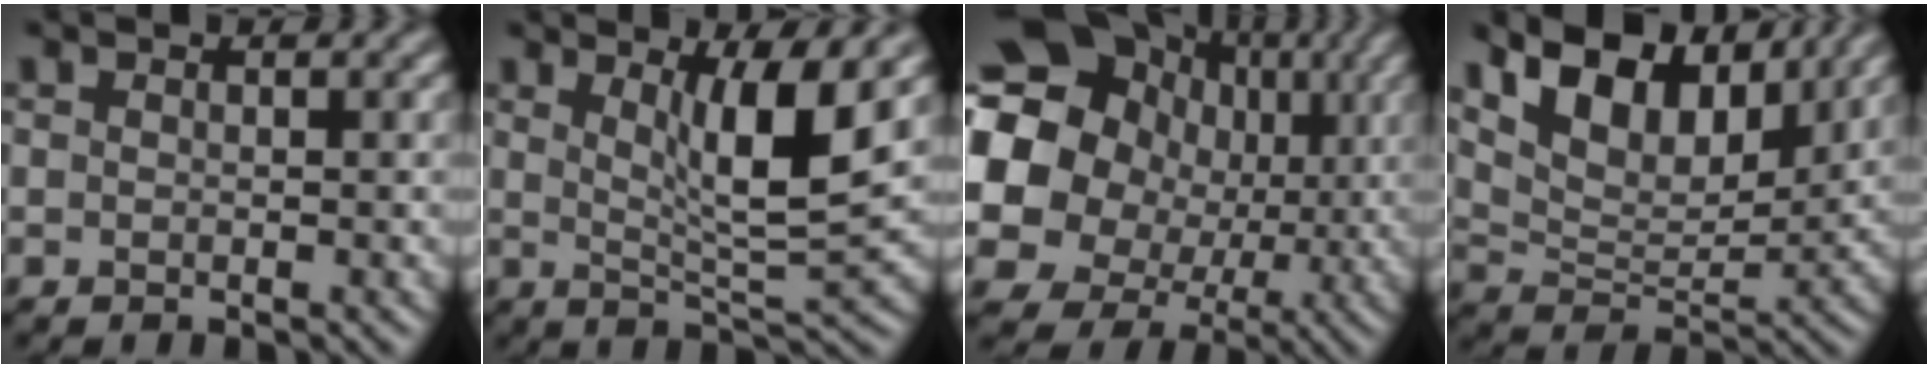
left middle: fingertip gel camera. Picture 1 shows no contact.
{"total": 6.4, "force": [2.1, 1.2, 5.9], "torque": [-0.091, -0.008, 0.039]}
{"total": 18.4, "force": [3.3, 15.9, 8.7], "torque": [-0.185, 0.013, 0.041]}
{"total": 9.9, "force": [6.6, 4.3, 6.0], "torque": [-0.121, 0.011, 0.103]}